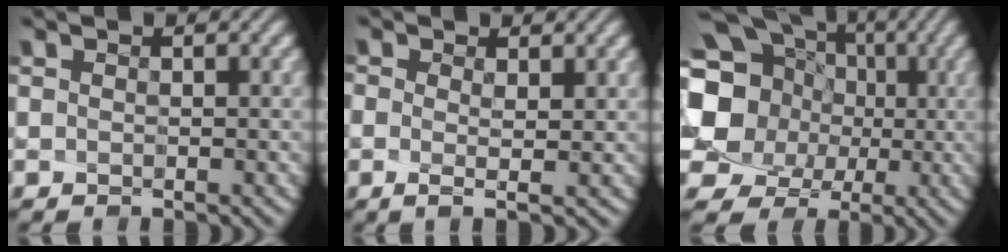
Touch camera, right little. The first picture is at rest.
{"total": 1.2, "force": [-0.2, -0.6, 1.0], "torque": [-0.016, -0.020, 0.007]}
{"total": 14.3, "force": [1.2, 13.1, 5.5], "torque": [-0.144, 0.008, 0.000]}